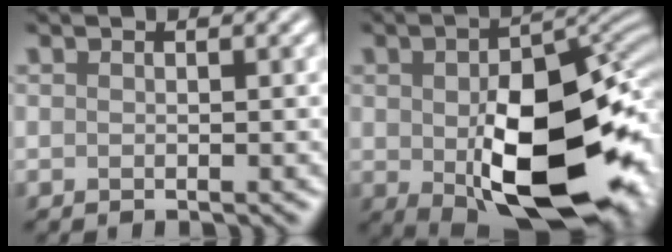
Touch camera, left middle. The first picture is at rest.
{"total": 15.2, "force": [-2.5, 7.8, 12.8], "torque": [-0.193, -0.025, -0.036]}